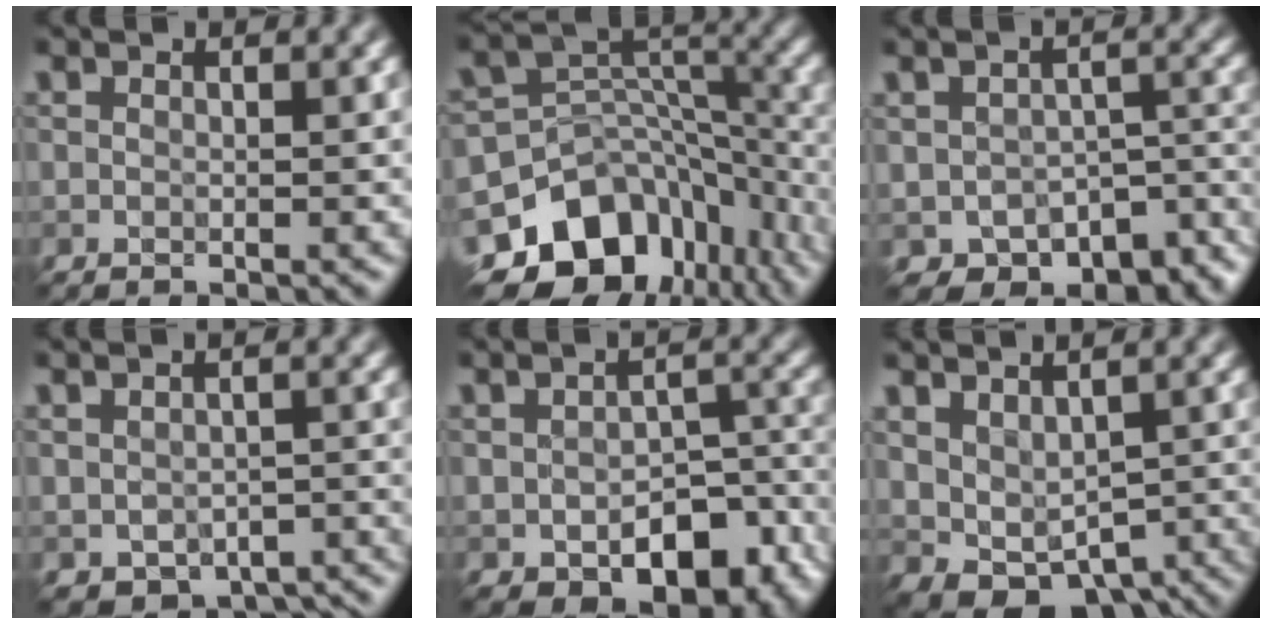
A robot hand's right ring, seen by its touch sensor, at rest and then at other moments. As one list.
[{"total": 12.9, "force": [-7.7, 8.7, 5.7], "torque": [-0.112, 0.006, -0.111]}, {"total": 7.7, "force": [-5.1, 4.4, 3.6], "torque": [-0.043, -0.031, -0.061]}, {"total": 3.8, "force": [-2.4, 2.4, 1.6], "torque": [-0.018, -0.020, -0.023]}, {"total": 8.8, "force": [-4.1, 5.2, 5.8], "torque": [-0.086, -0.024, -0.038]}, {"total": 5.1, "force": [-0.9, 3.5, 3.5], "torque": [-0.056, -0.023, 0.009]}]